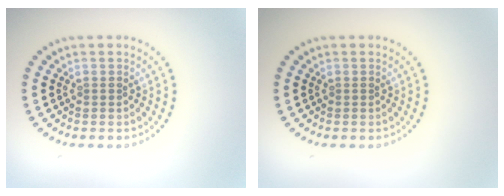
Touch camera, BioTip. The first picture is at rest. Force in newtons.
{"total": 0.0}